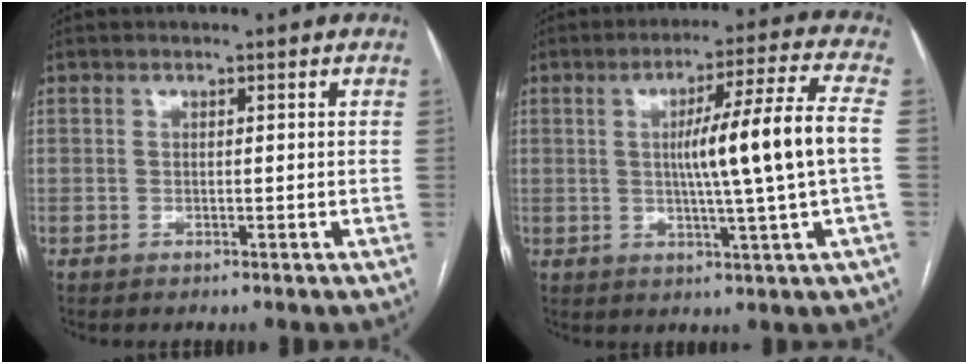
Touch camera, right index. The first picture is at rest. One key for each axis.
{"total": 12.3, "fx": 0.3, "fy": -1.6, "fz": 12.2, "tx": -0.193, "ty": 0.001, "tz": 0.007}